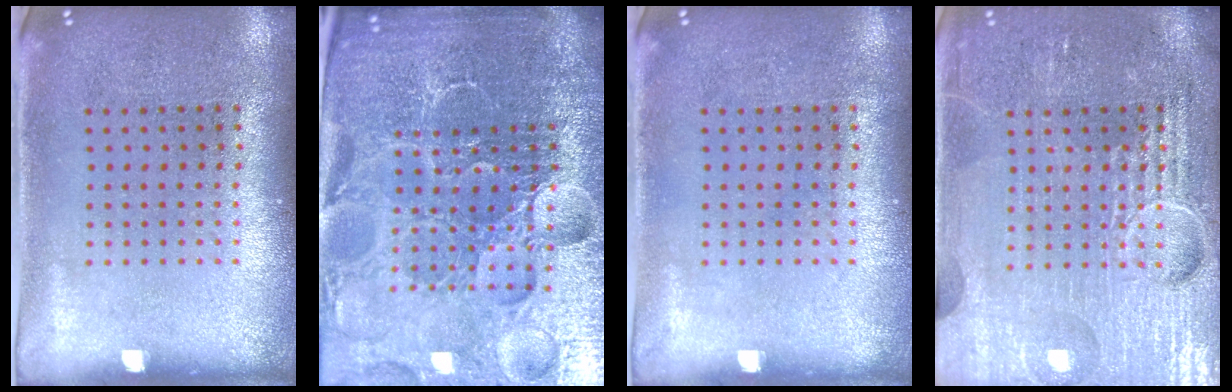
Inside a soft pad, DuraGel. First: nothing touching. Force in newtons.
{"total": 6.7, "press": 5.9, "slide": 3.1}
{"total": 0.0}
{"total": 7.2, "press": 7.2, "slide": 0.8}